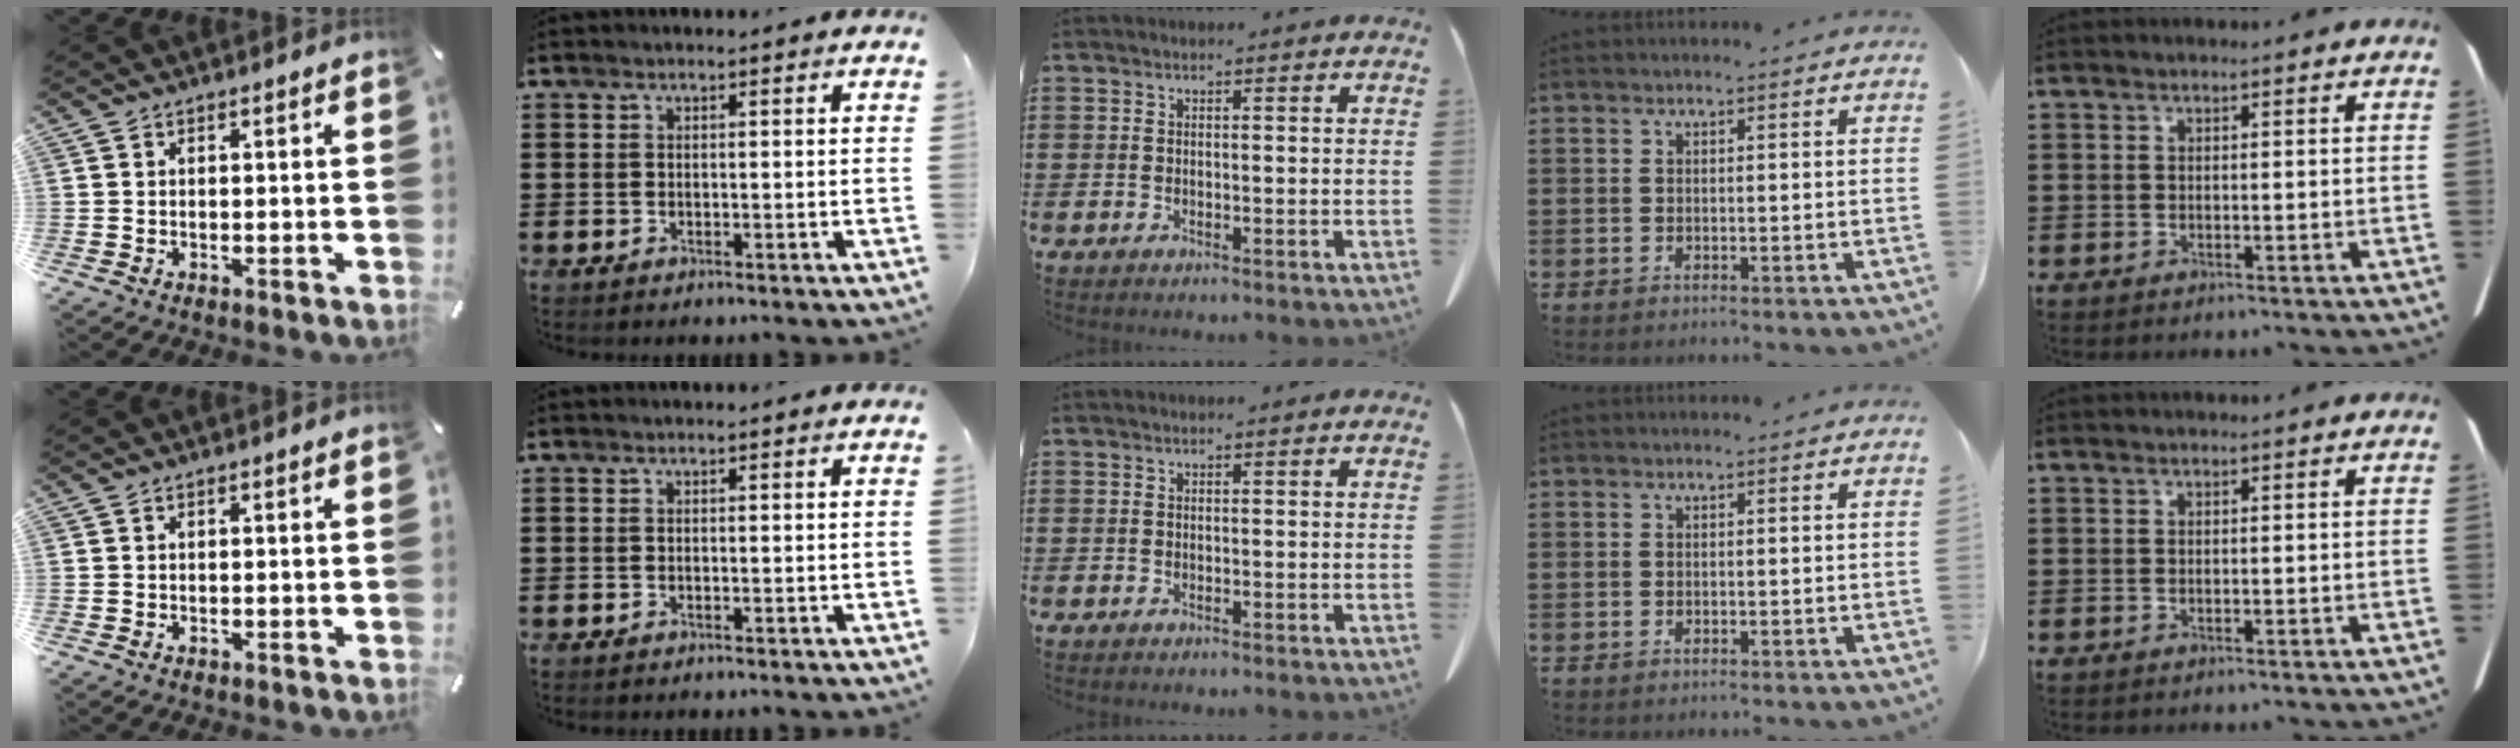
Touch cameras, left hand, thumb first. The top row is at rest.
{}